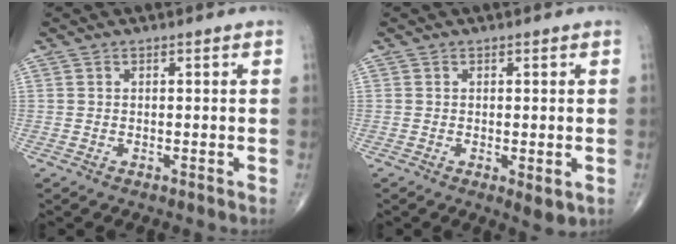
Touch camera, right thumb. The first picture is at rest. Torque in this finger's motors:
{"motor_torque": [-0.25, 0.31, -0.03, 0.00, -0.03]}